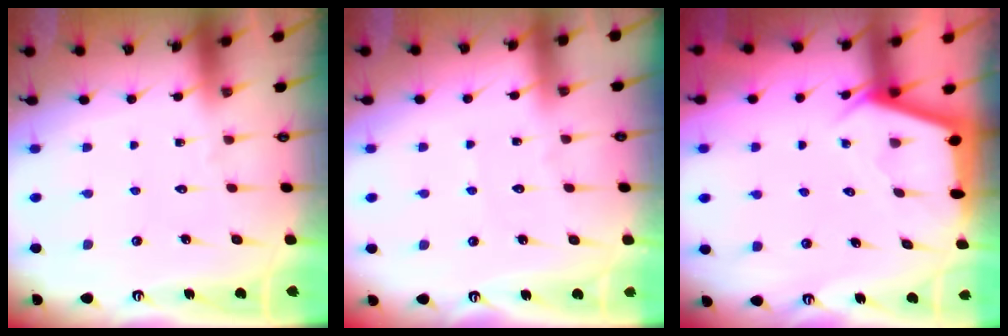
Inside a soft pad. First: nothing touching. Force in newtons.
{"total": 2.9, "press": 2.9, "slide": 0.4}
{"total": 2.9, "press": 2.8, "slide": 0.4}